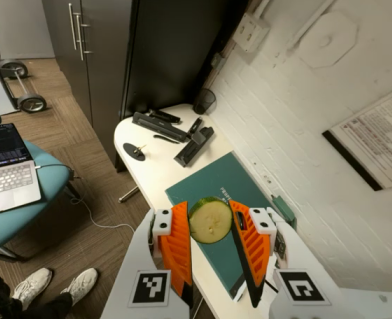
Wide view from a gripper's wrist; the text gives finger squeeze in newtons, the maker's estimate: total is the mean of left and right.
{"total": 9.6, "left": 9.6, "right": 9.5}